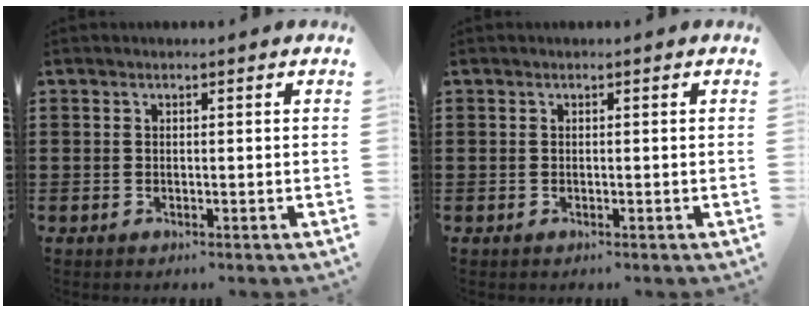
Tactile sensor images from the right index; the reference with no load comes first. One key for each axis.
{"total": 0.0}